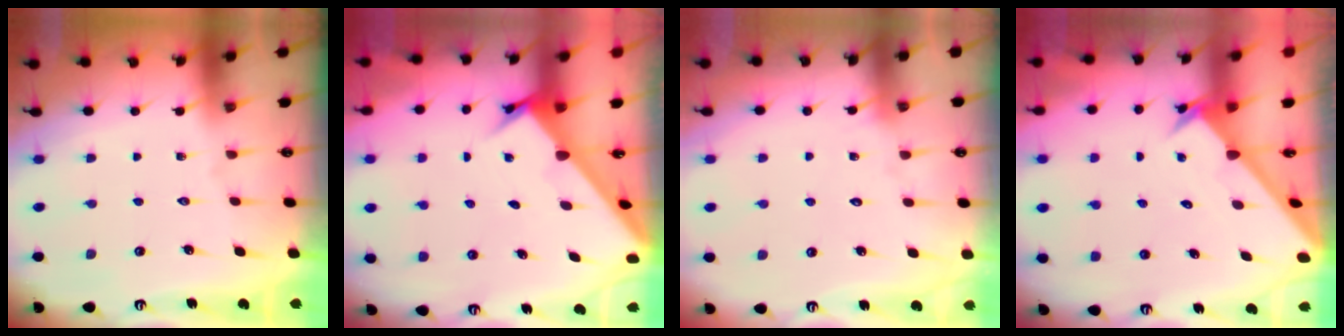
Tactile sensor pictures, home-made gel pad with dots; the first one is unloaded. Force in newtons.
{"total": 2.6, "press": 2.6, "slide": 0.2}
{"total": 3.1, "press": 3.1, "slide": 0.2}
{"total": 2.5, "press": 2.5, "slide": 0.2}